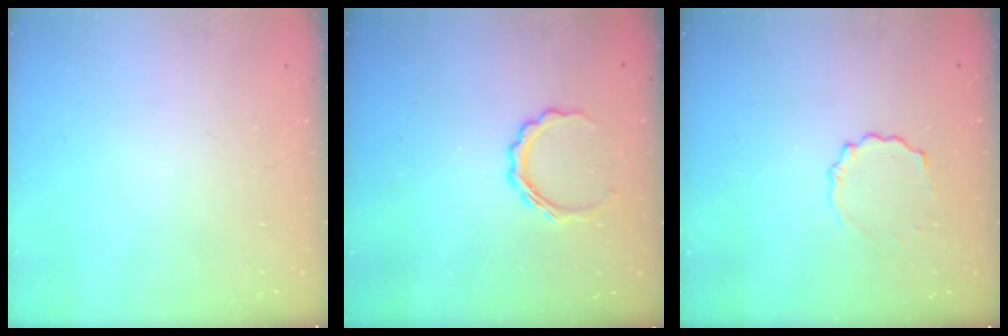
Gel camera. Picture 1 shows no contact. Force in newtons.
{"total": 6.4, "press": 6.3, "slide": 0.9}
{"total": 3.5, "press": 3.3, "slide": 1.2}